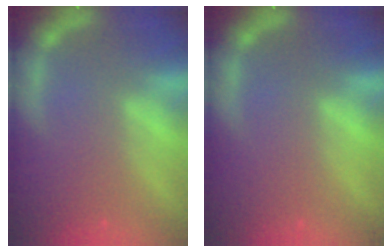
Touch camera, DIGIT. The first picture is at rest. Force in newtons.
{"total": 0.0}